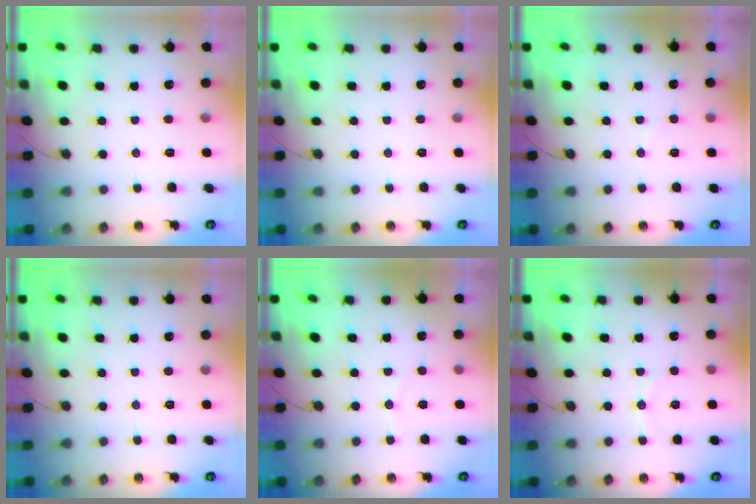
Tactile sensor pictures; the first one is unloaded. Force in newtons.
{"total": 0.0}
{"total": 2.8, "press": 2.8, "slide": 0.3}
{"total": 0.0}
{"total": 3.5, "press": 3.5, "slide": 0.4}
{"total": 6.3, "press": 6.1, "slide": 1.5}